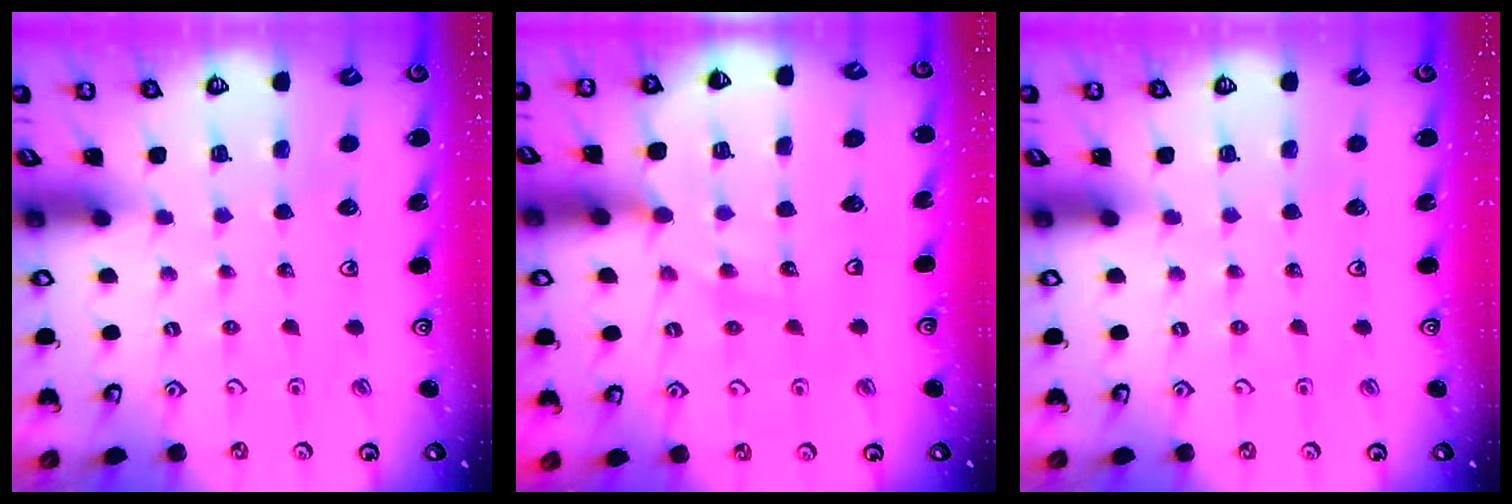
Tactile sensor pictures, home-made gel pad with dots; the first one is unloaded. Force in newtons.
{"total": 12.3, "press": 12.2, "slide": 1.3}
{"total": 0.0}